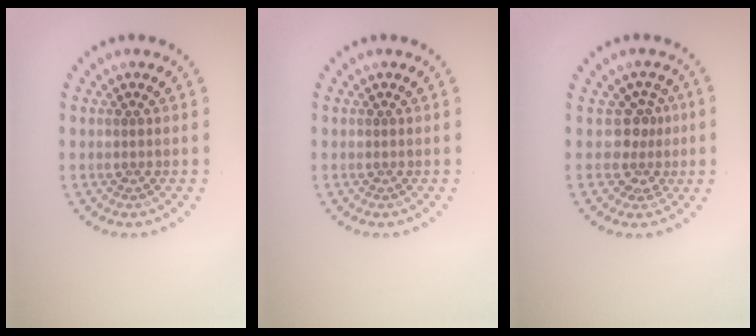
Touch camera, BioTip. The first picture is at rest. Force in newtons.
{"total": 0.0}
{"total": 2.6, "press": 1.8, "slide": 1.9}